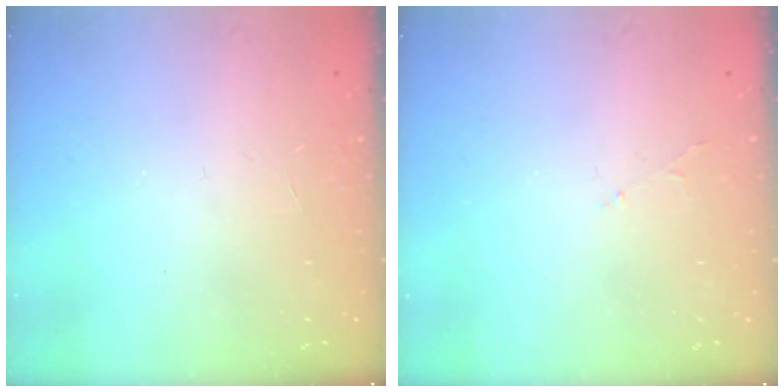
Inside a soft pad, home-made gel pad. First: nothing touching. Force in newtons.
{"total": 2.8, "press": 2.8, "slide": 0.5}